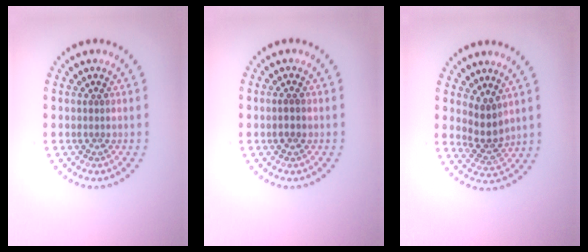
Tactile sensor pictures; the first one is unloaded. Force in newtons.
{"total": 1.2, "press": 1.1, "slide": 0.4}
{"total": 2.7, "press": 2.1, "slide": 1.6}